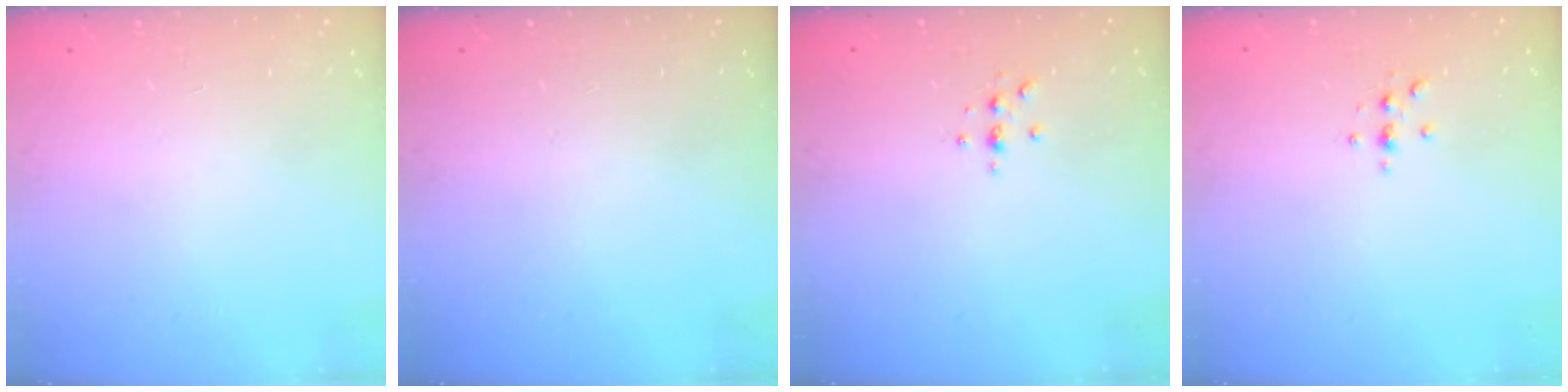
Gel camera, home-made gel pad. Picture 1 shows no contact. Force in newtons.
{"total": 0.0}
{"total": 3.0, "press": 3.0, "slide": 0.3}
{"total": 2.3, "press": 2.3, "slide": 0.2}